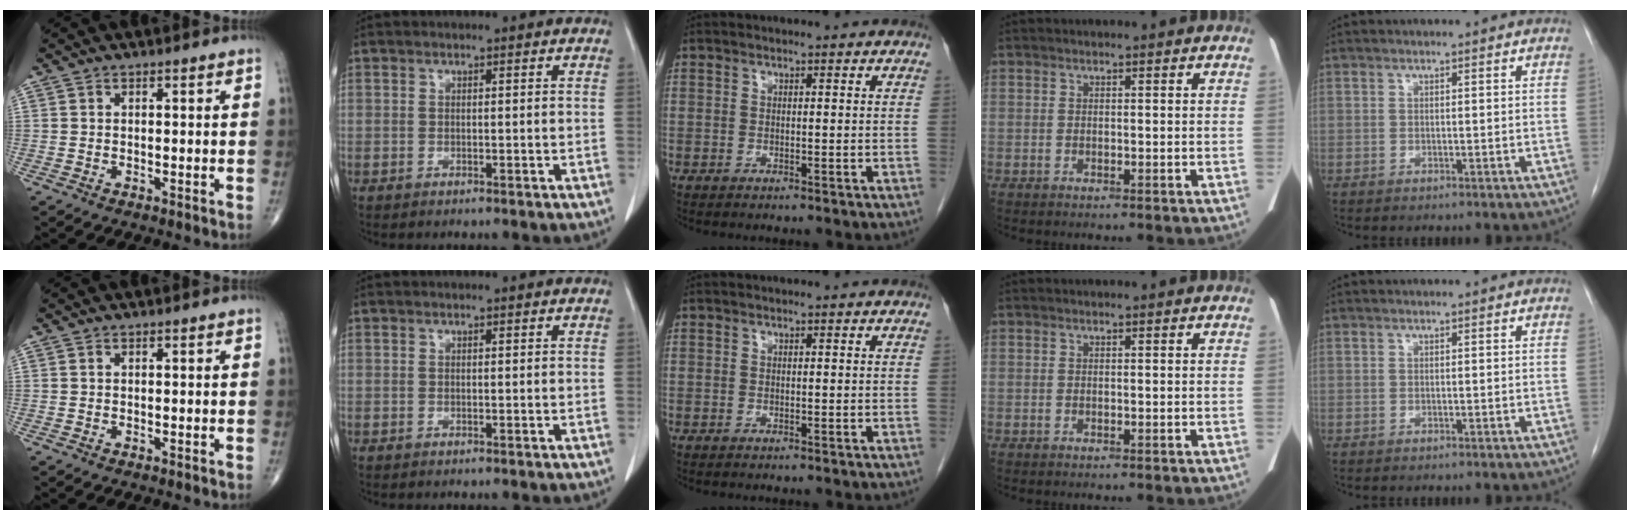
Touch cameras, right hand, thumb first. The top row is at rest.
{}